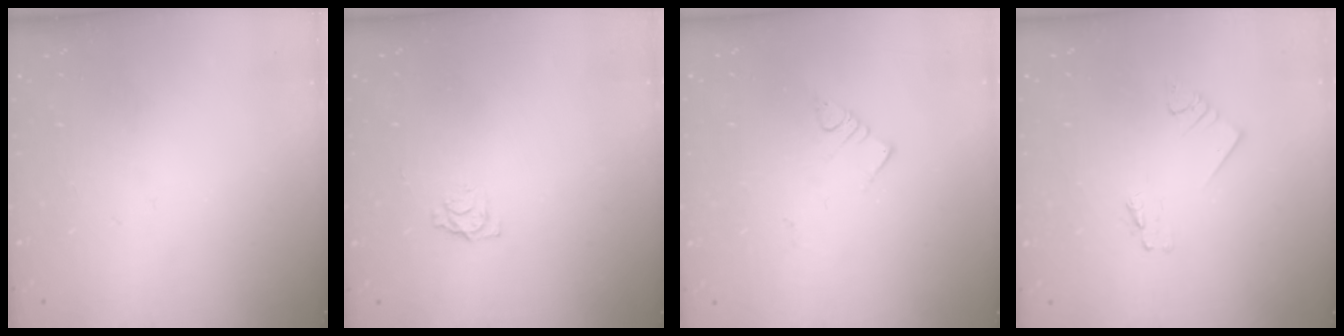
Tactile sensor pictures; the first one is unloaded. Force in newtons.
{"total": 3.2, "press": 3.1, "slide": 0.3}
{"total": 3.0, "press": 3.0, "slide": 0.2}
{"total": 1.2, "press": 1.2, "slide": 0.1}